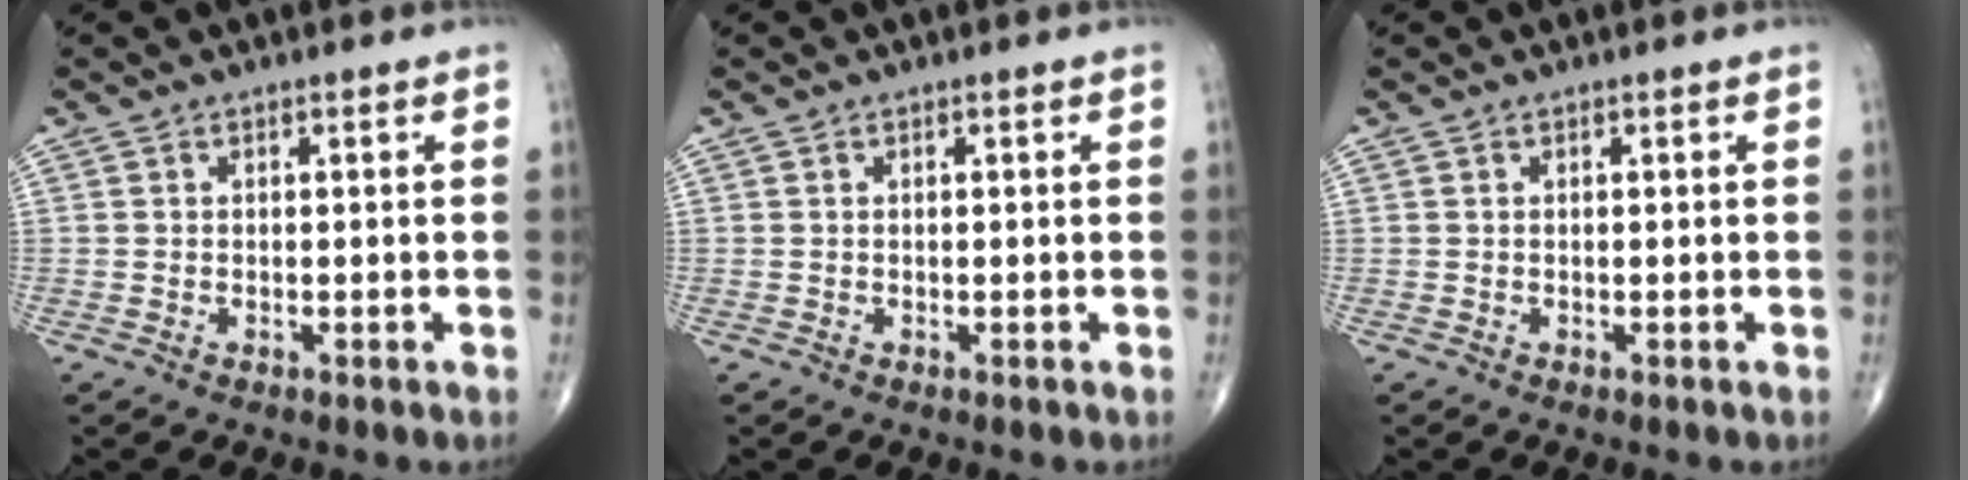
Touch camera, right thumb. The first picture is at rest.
{"total": 0.0}
{"total": 0.0}